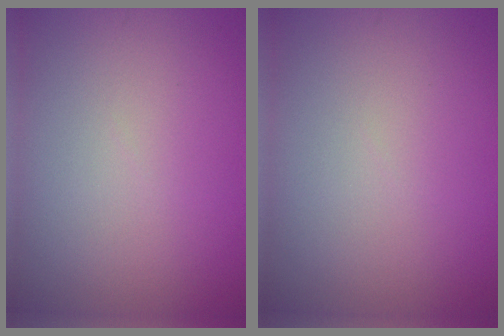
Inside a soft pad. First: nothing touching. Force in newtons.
{"total": 0.0}